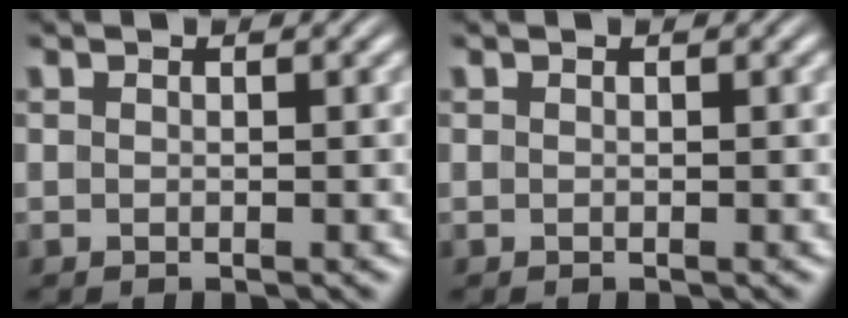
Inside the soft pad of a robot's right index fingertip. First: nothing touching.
{"total": 0.0}